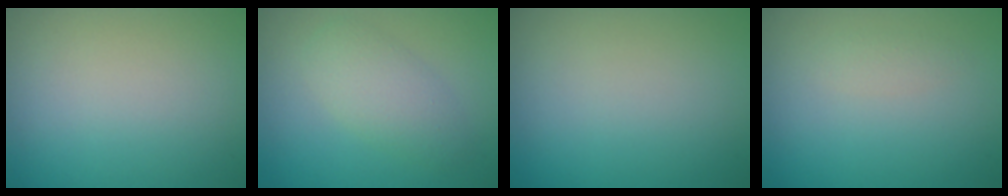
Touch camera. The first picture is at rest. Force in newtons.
{"total": 3.3, "press": 3.3, "slide": 0.1}
{"total": 0.0}
{"total": 0.8, "press": 0.8, "slide": 0.0}